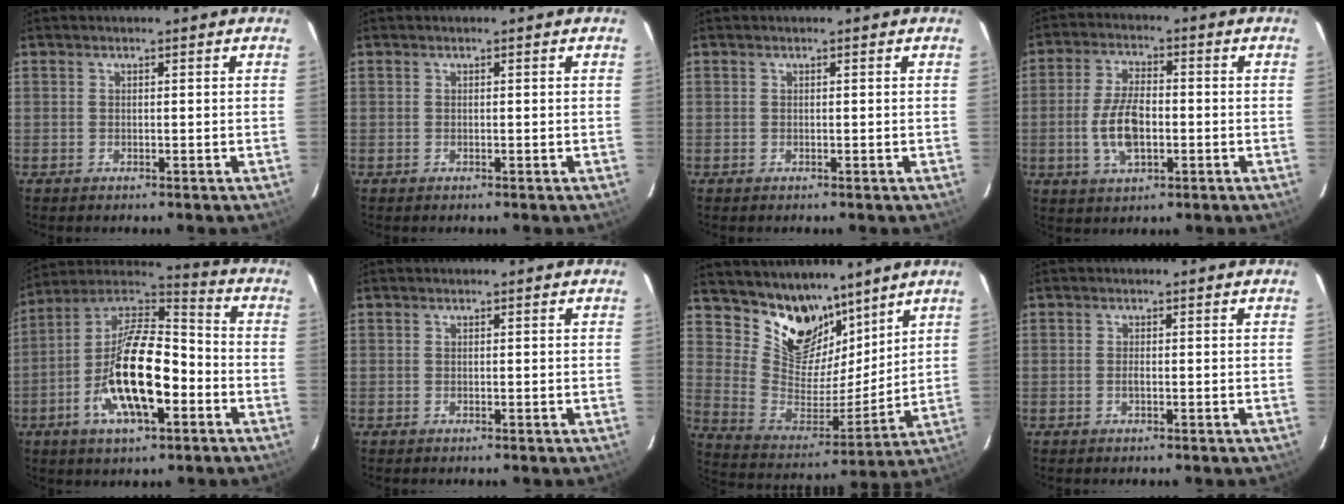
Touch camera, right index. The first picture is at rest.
{"total": 0.0}
{"total": 0.0}
{"total": 9.0, "force": [-1.8, 4.4, 7.6], "torque": [-0.155, 0.000, -0.031]}
{"total": 19.1, "force": [-6.2, 7.7, 16.4], "torque": [-0.314, 0.000, -0.117]}
{"total": 0.0}
{"total": 15.1, "force": [11.1, 8.4, 5.9], "torque": [-0.125, -0.010, 0.211]}
{"total": 0.7, "force": [-0.3, 0.3, 0.6], "torque": [-0.012, -0.002, -0.005]}